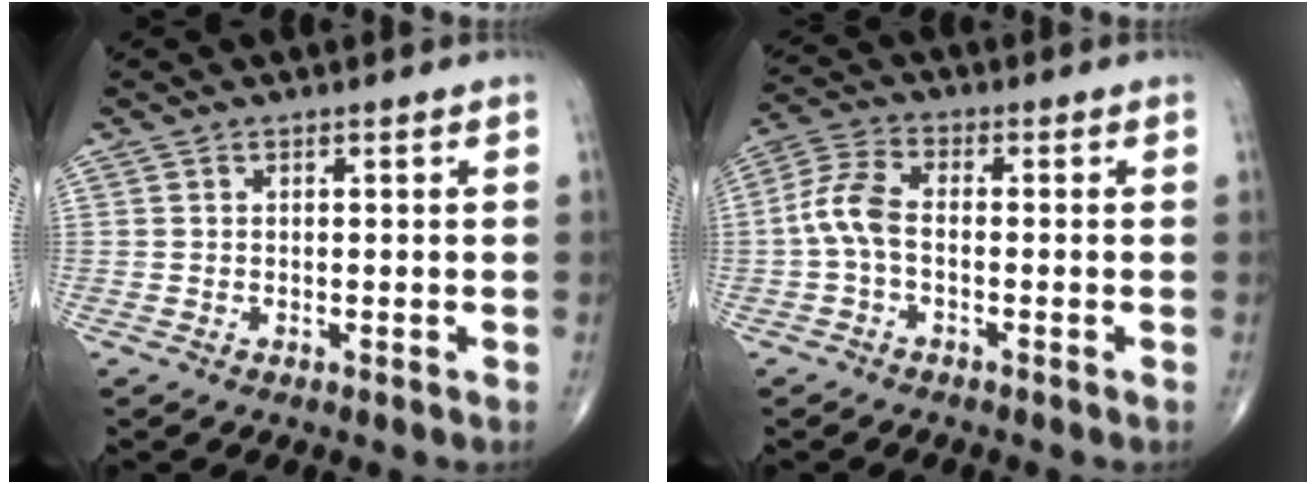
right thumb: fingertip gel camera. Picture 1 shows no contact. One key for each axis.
{"total": 6.5, "fx": -1.0, "fy": 3.4, "fz": 5.4, "tx": -0.124, "ty": 0.020, "tz": -0.030}